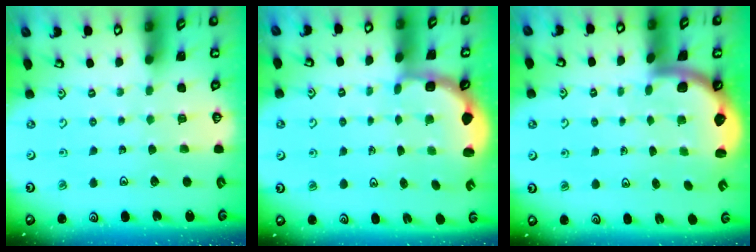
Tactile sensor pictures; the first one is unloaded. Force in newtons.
{"total": 2.8, "press": 2.2, "slide": 1.7}
{"total": 2.2, "press": 2.2, "slide": 0.3}